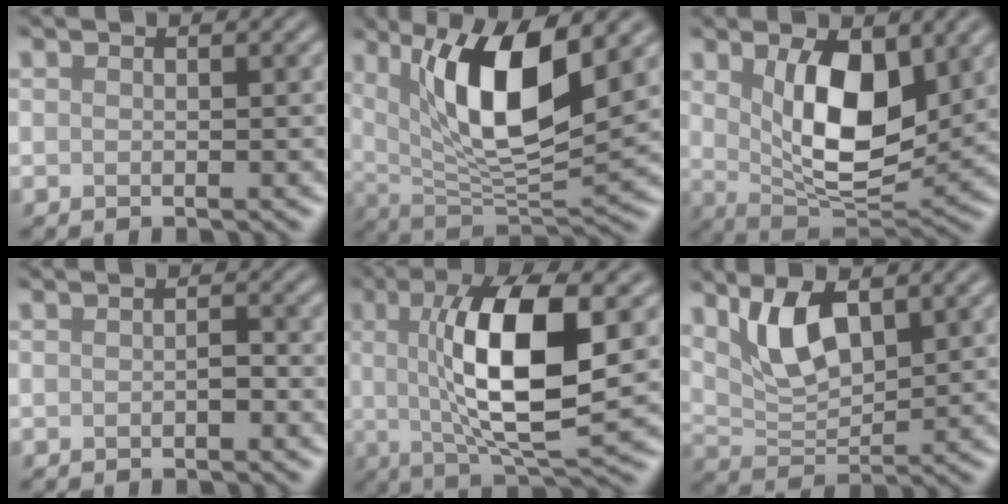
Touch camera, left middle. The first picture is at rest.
{"total": 10.1, "force": [3.6, 3.2, 8.8], "torque": [-0.147, -0.015, 0.066]}
{"total": 8.2, "force": [2.4, 3.8, 6.9], "torque": [-0.123, -0.015, 0.044]}
{"total": 0.8, "force": [-0.3, 0.4, 0.7], "torque": [-0.012, 0.004, -0.005]}
{"total": 10.5, "force": [1.3, 3.0, 9.9], "torque": [-0.160, 0.000, 0.023]}
{"total": 5.0, "force": [2.6, 2.3, 3.7], "torque": [-0.080, -0.005, 0.050]}